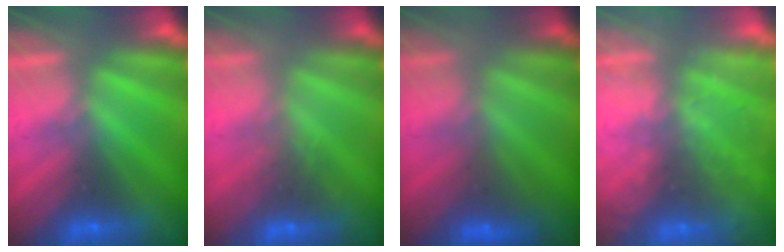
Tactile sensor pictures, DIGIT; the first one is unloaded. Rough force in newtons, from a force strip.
{"total": 2.6}
{"total": 2.9}
{"total": 5.9}